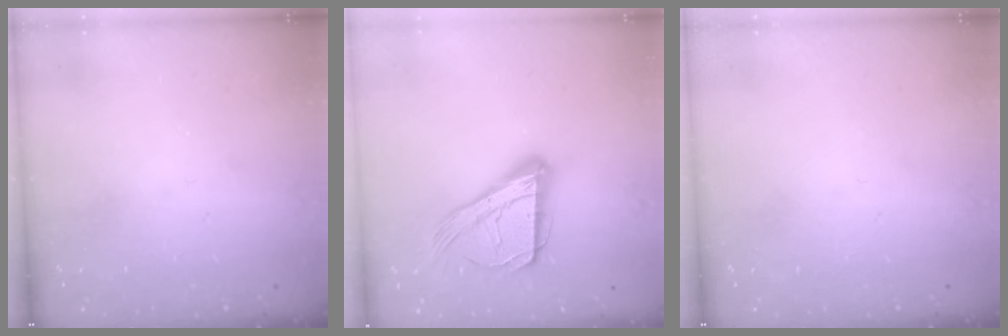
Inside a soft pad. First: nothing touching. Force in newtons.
{"total": 17.8, "press": 17.7, "slide": 2.4}
{"total": 0.0}